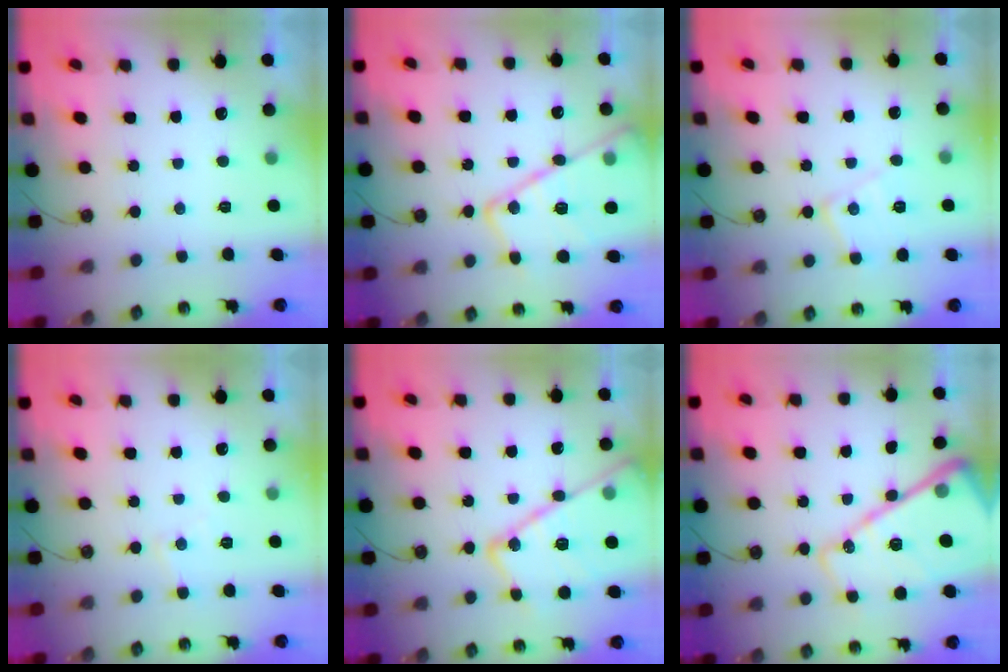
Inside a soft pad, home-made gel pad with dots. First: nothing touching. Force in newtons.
{"total": 21.8, "press": 21.7, "slide": 2.1}
{"total": 9.7, "press": 9.7, "slide": 0.6}
{"total": 5.0, "press": 5.0, "slide": 0.7}
{"total": 22.7, "press": 22.7, "slide": 1.9}
{"total": 21.9, "press": 21.9, "slide": 1.7}